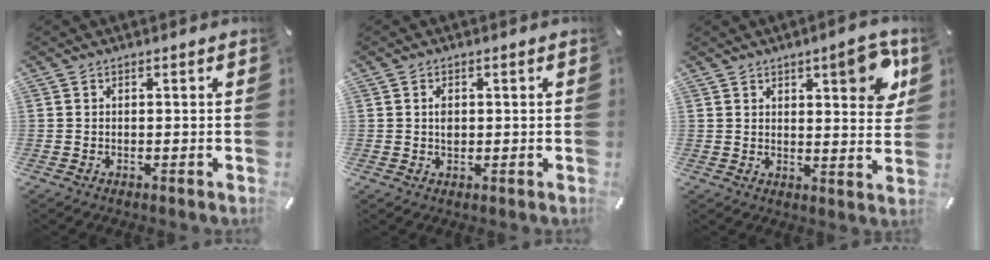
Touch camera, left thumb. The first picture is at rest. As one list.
[{"total": 2.0, "force": [0.2, 1.4, 1.4], "torque": [-0.024, 0.001, 0.001]}, {"total": 9.2, "force": [5.0, 3.2, 7.0], "torque": [-0.078, -0.030, 0.076]}]